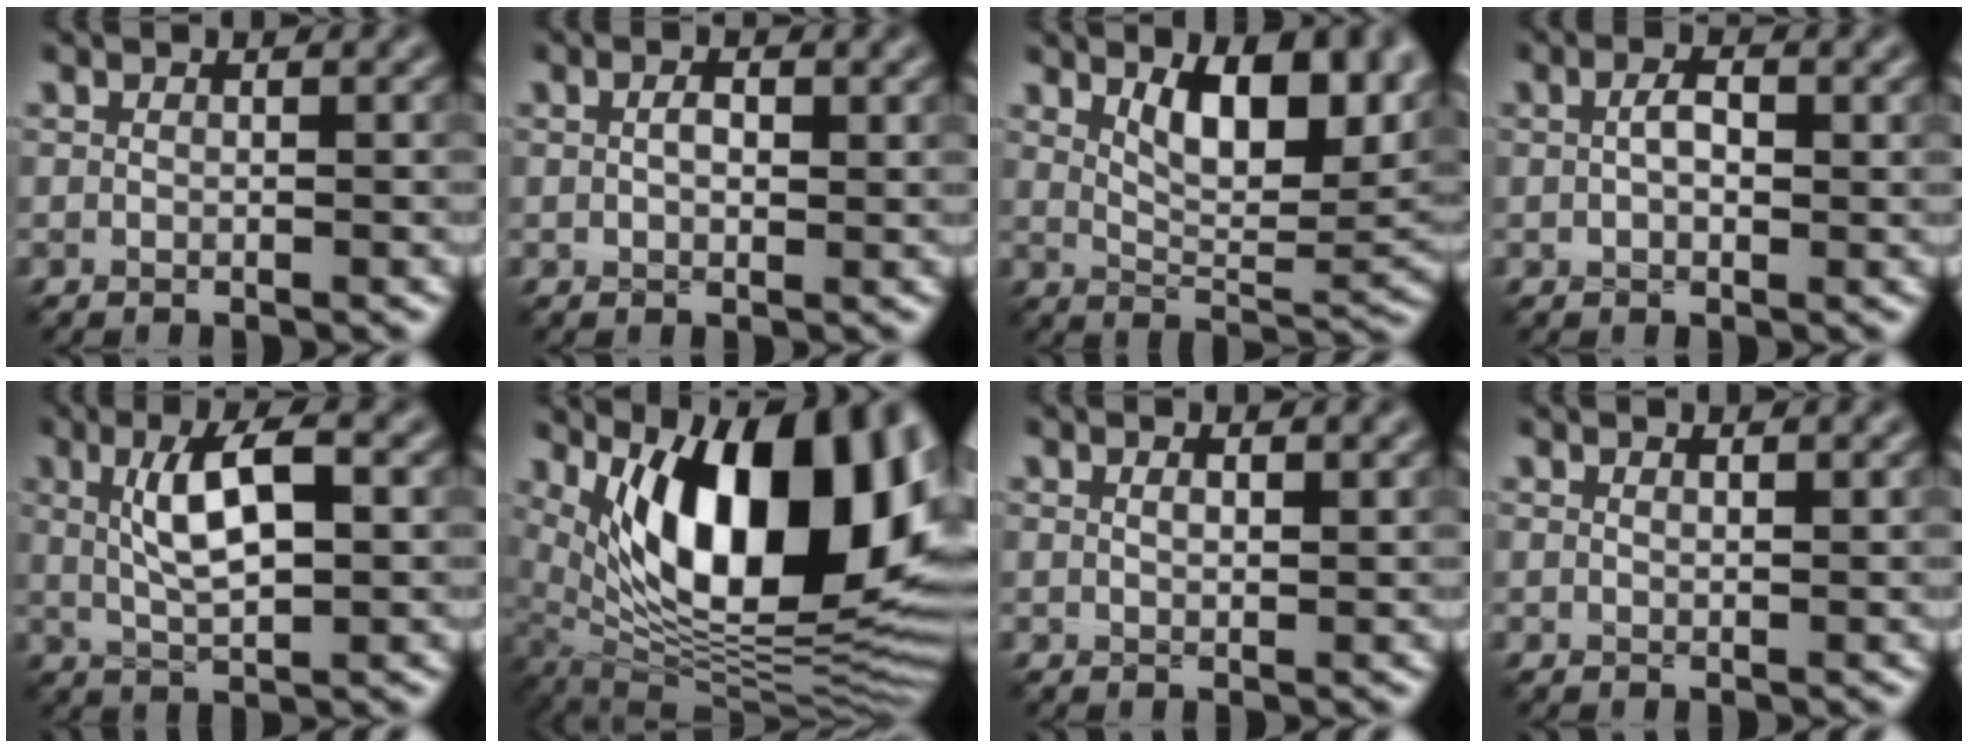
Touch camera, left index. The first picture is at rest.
{"total": 1.9, "force": [0.4, 1.1, 1.5], "torque": [-0.029, 0.000, 0.007]}
{"total": 9.5, "force": [4.2, 3.8, 7.6], "torque": [-0.118, 0.002, 0.071]}
{"total": 2.6, "force": [0.4, 1.4, 2.1], "torque": [-0.040, 0.001, 0.006]}
{"total": 6.0, "force": [1.7, 1.9, 5.5], "torque": [-0.098, 0.005, 0.029]}
{"total": 17.1, "force": [5.1, 7.5, 14.6], "torque": [-0.191, -0.003, 0.081]}
{"total": 1.2, "force": [0.7, 0.4, 0.9], "torque": [-0.018, -0.001, 0.015]}
{"total": 0.7, "force": [0.6, 0.2, 0.3], "torque": [-0.005, -0.001, 0.012]}